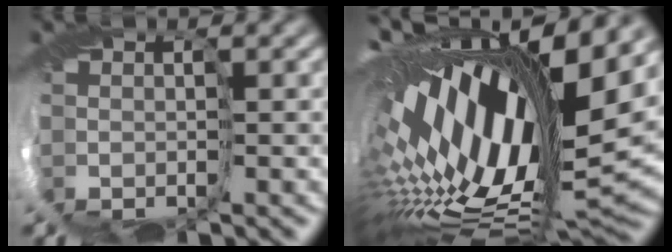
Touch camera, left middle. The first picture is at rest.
{"total": 18.6, "force": [3.7, 7.2, 16.7], "torque": [-0.306, -0.024, 0.075]}